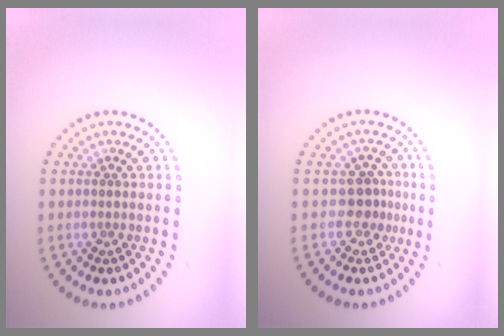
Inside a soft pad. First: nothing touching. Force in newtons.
{"total": 2.3, "press": 1.6, "slide": 1.5}